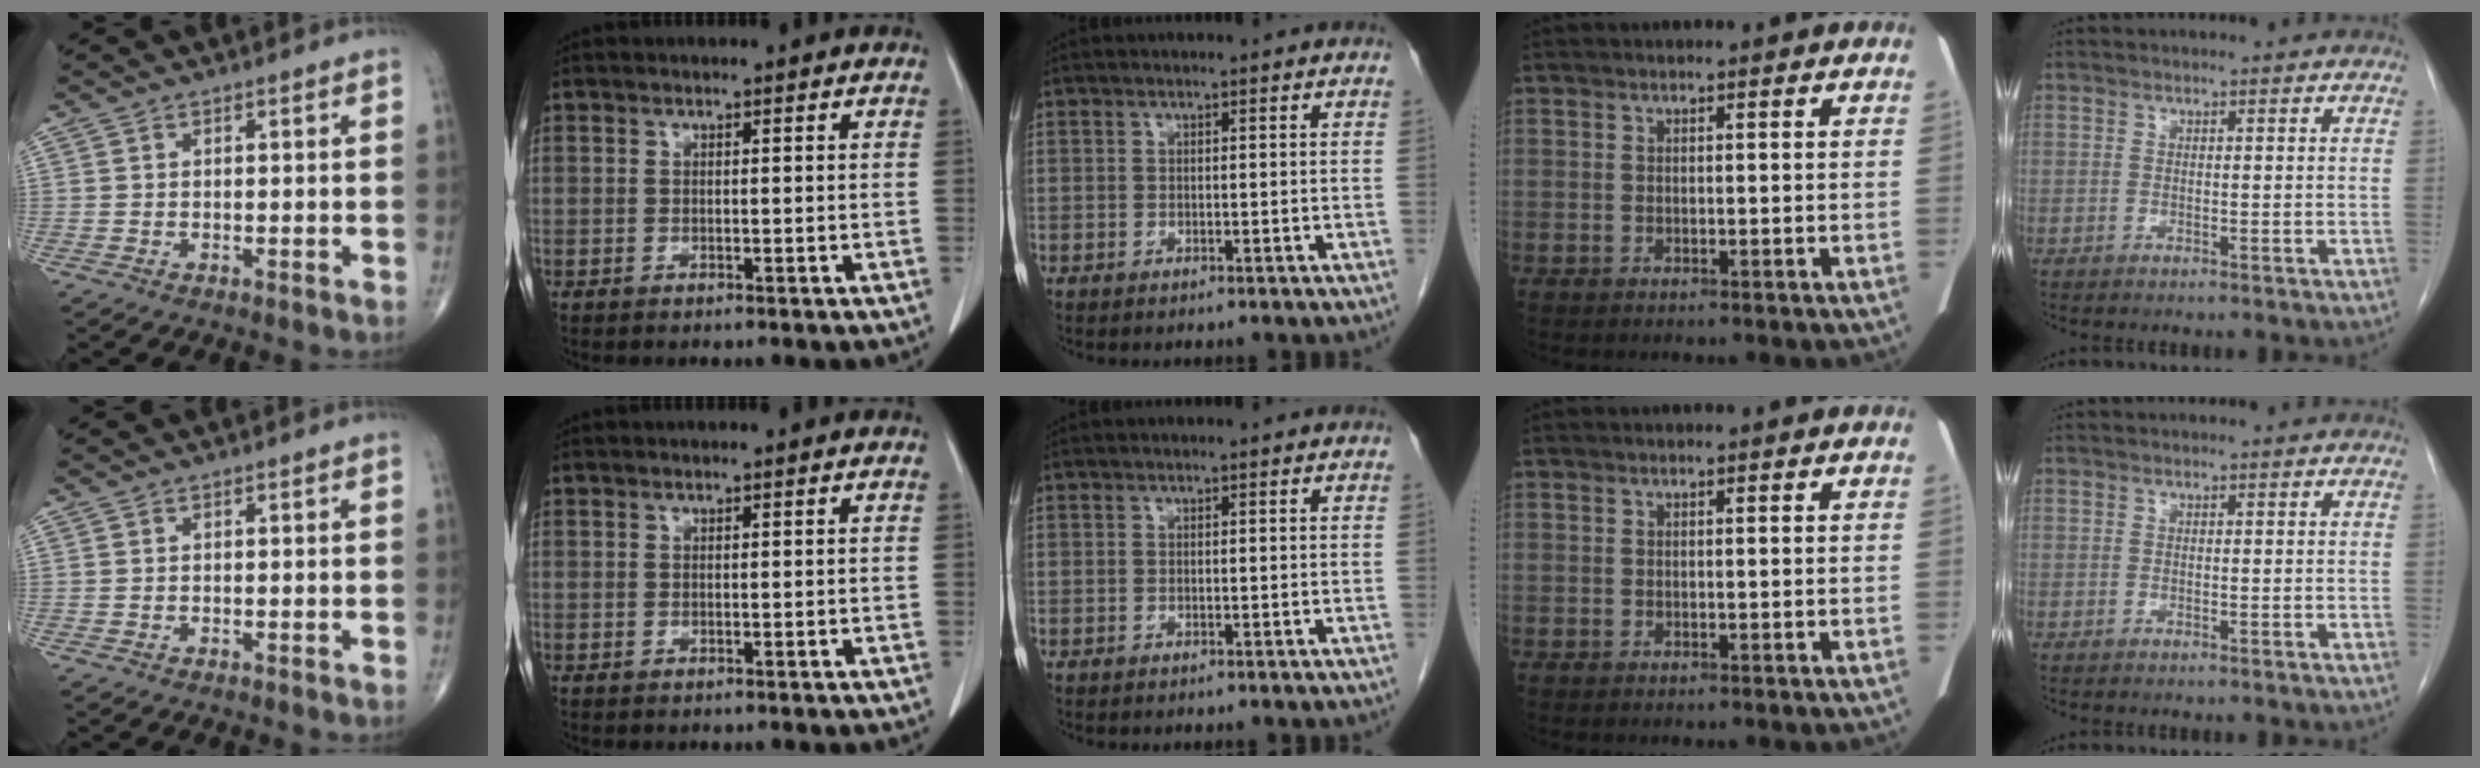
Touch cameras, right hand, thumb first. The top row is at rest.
{}